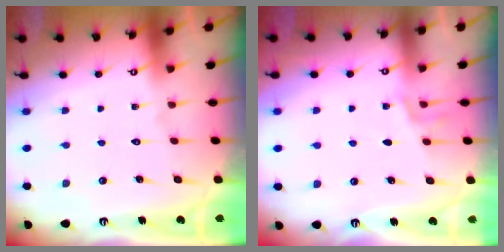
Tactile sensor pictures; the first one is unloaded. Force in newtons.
{"total": 5.2, "press": 4.6, "slide": 2.4}